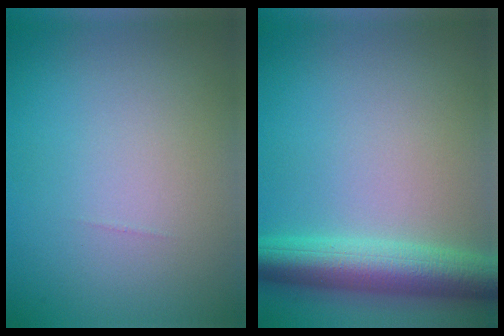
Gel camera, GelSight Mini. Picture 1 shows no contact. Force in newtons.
{"total": 6.3, "press": 6.3, "slide": 0.1}